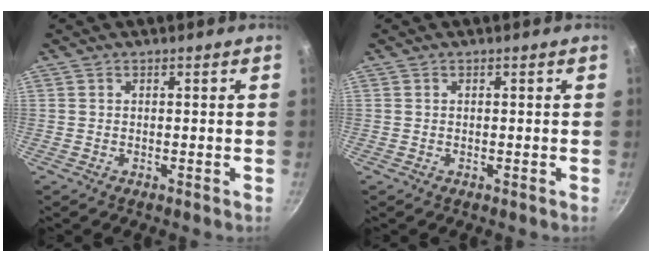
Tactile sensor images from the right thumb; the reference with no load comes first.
{"total": 0.0}